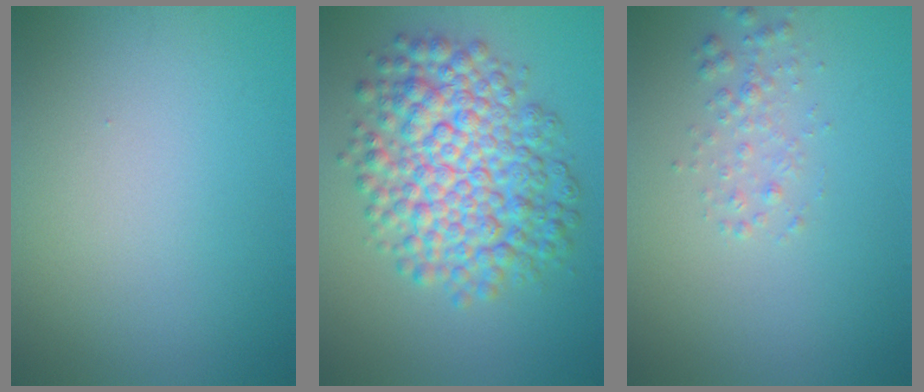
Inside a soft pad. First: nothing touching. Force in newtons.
{"total": 8.8, "press": 8.8, "slide": 0.1}
{"total": 1.6, "press": 1.6, "slide": 0.0}